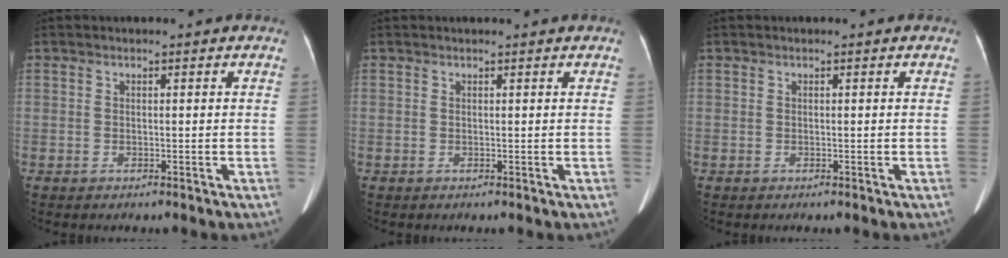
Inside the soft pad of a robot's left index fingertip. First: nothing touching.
{"total": 1.3, "force": [1.3, 0.0, 0.4], "torque": [-0.007, 0.013, 0.018]}
{"total": 0.0}